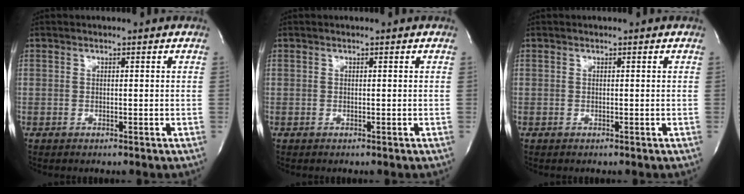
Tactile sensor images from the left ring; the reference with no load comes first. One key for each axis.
{"total": 0.0}
{"total": 0.0}